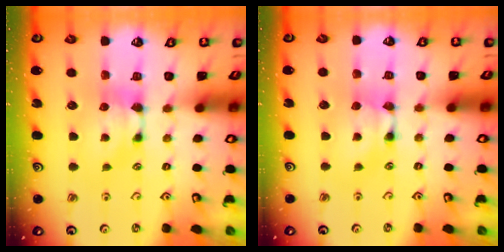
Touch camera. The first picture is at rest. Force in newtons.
{"total": 1.5, "press": 1.5, "slide": 0.2}